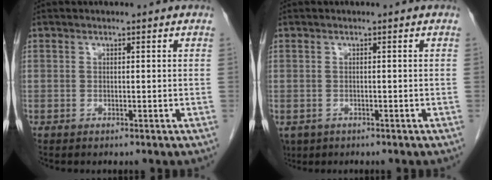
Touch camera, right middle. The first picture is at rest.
{"total": 3.8, "force": [-2.0, 2.9, 1.3], "torque": [-0.025, -0.003, -0.029]}